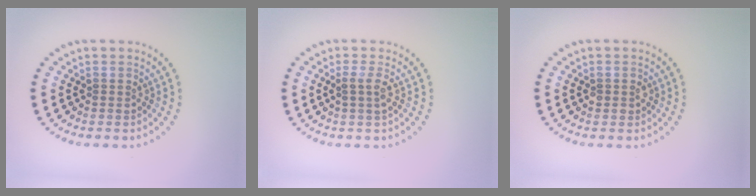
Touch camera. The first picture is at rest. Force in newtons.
{"total": 1.4, "press": 1.0, "slide": 1.0}
{"total": 1.1, "press": 1.1, "slide": 0.2}